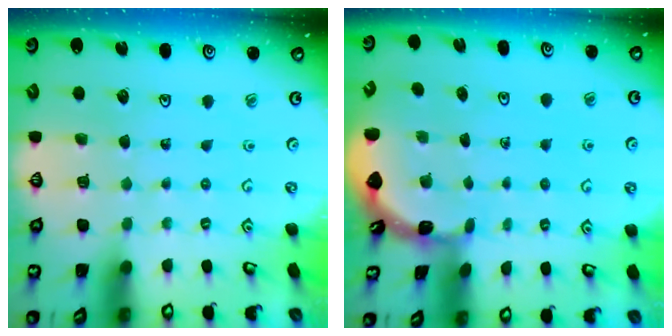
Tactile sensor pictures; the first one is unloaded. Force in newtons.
{"total": 1.6, "press": 1.6, "slide": 0.1}